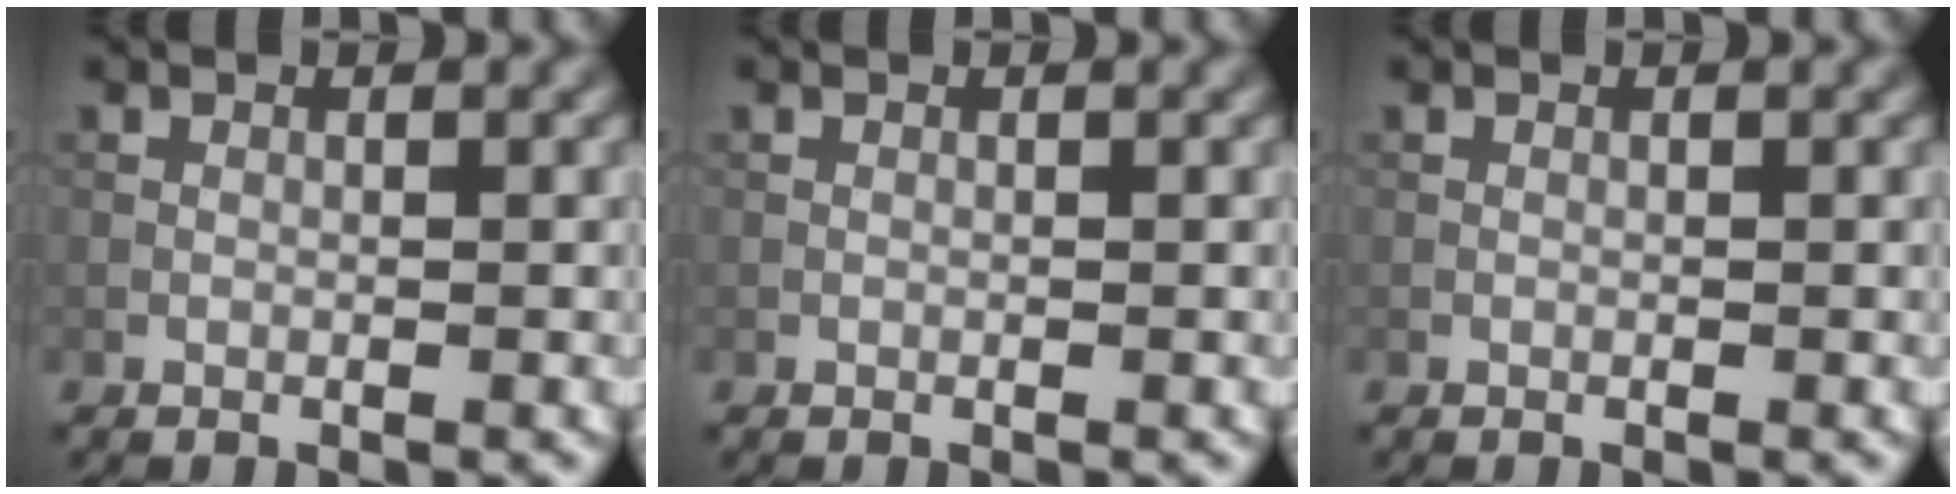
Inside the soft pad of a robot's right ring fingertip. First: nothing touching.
{"total": 0.0}
{"total": 0.0}